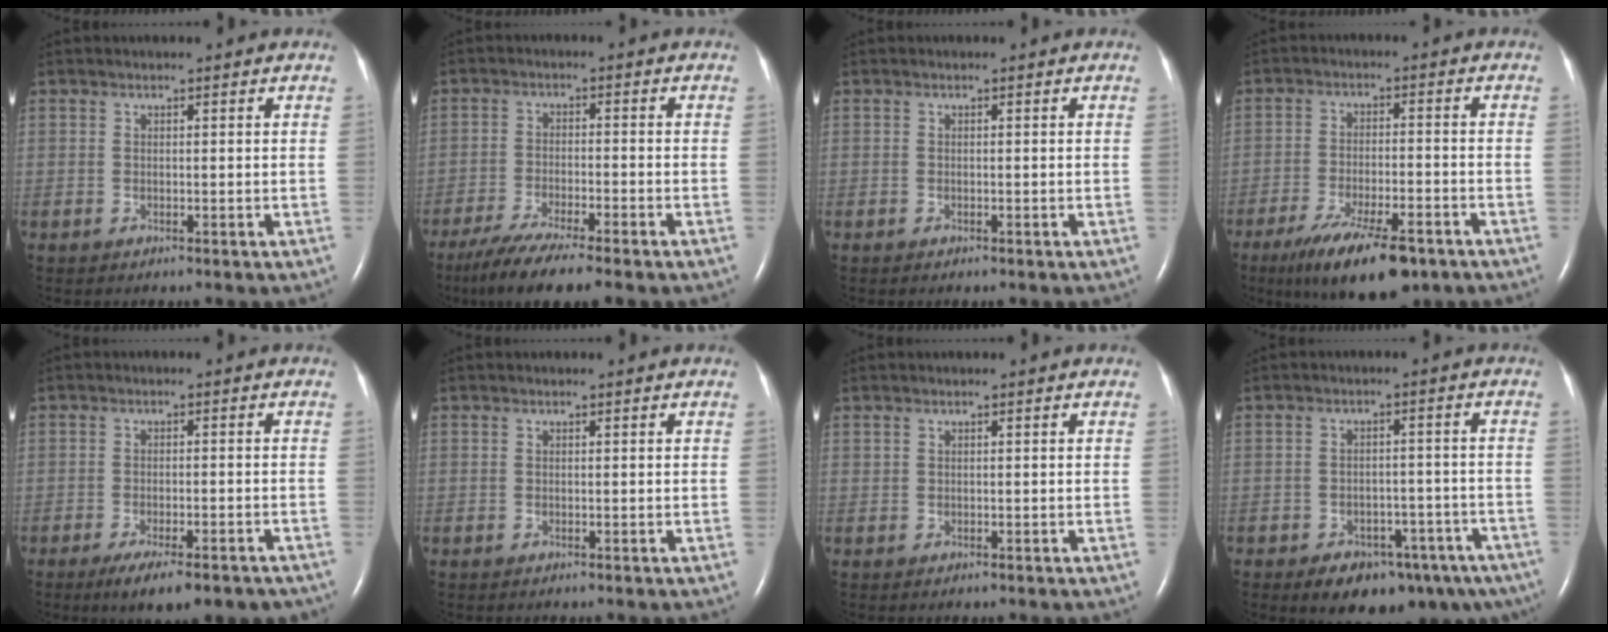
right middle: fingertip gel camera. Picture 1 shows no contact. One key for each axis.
{"total": 8.6, "fx": -6.7, "fy": 0.1, "fz": 5.4, "tx": -0.098, "ty": -0.025, "tz": -0.115}
{"total": 0.0}
{"total": 12.7, "fx": -8.5, "fy": 3.1, "fz": 8.9, "tx": -0.148, "ty": -0.024, "tz": -0.136}
{"total": 10.6, "fx": -8.1, "fy": 2.7, "fz": 6.3, "tx": -0.077, "ty": -0.007, "tz": -0.110}
{"total": 0.0}
{"total": 0.0}
{"total": 13.3, "fx": -9.3, "fy": 6.4, "fz": 7.0, "tx": -0.064, "ty": 0.013, "tz": -0.116}